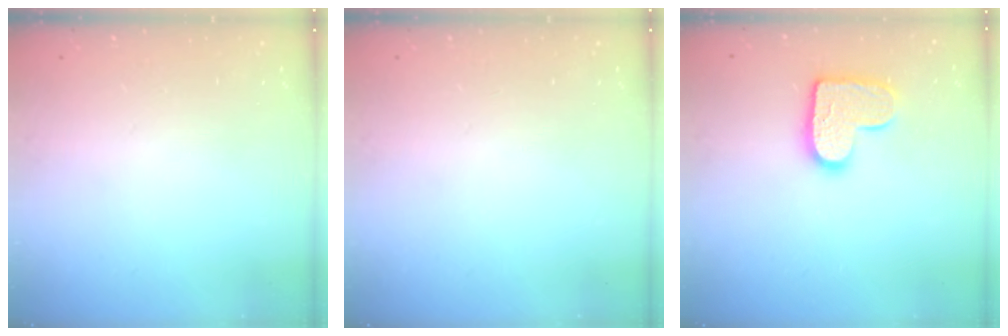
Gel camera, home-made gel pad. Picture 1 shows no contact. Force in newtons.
{"total": 0.0}
{"total": 12.8, "press": 12.8, "slide": 0.8}